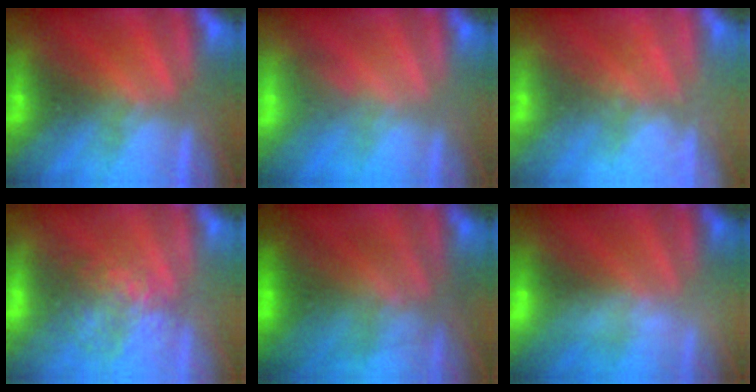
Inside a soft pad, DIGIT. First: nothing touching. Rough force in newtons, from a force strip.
{"total": 2.8}
{"total": 2.0}
{"total": 3.1}
{"total": 5.7}
{"total": 2.4}